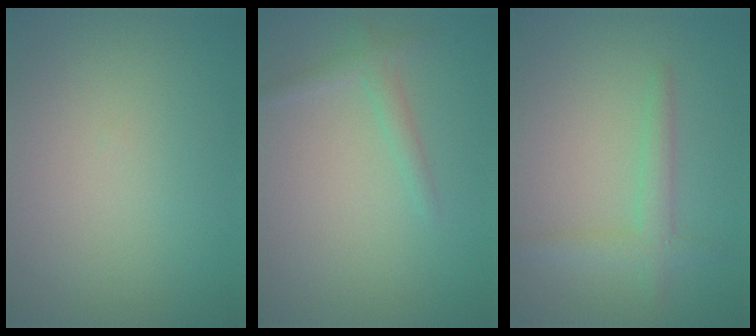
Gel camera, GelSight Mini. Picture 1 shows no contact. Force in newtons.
{"total": 1.5, "press": 1.5, "slide": 0.1}
{"total": 2.3, "press": 2.3, "slide": 0.2}